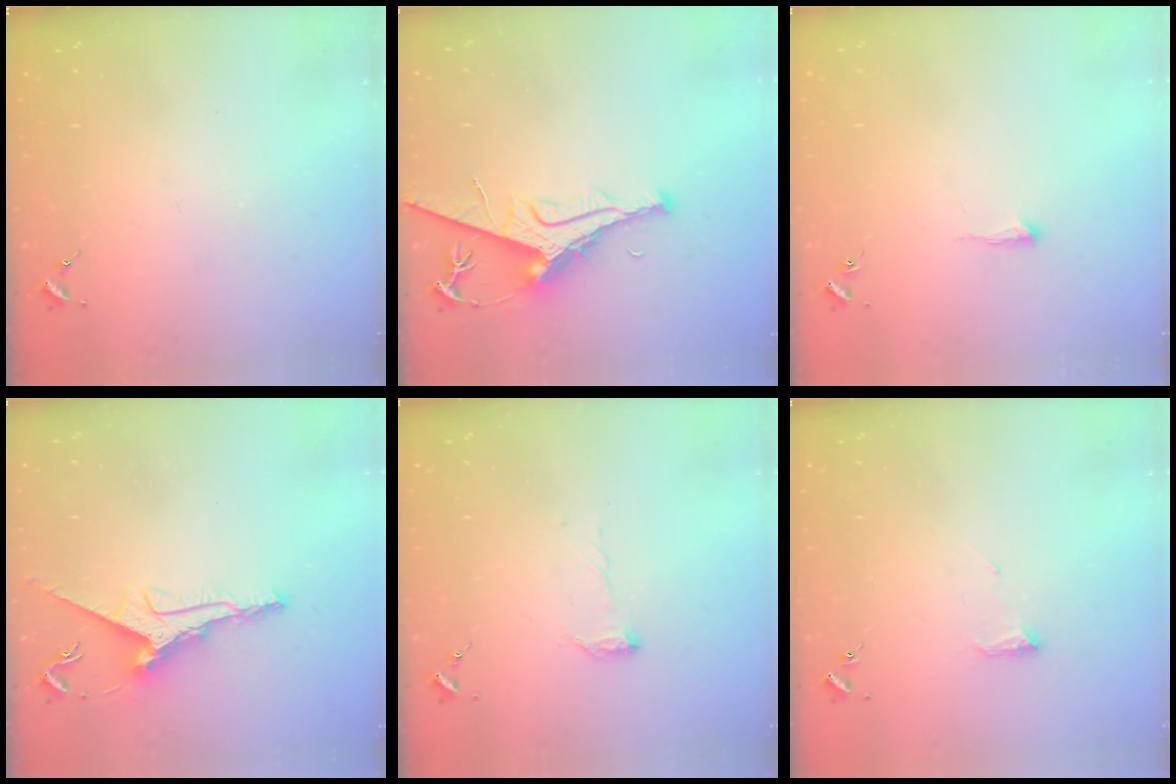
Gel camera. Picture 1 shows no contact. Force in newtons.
{"total": 9.8, "press": 9.7, "slide": 1.3}
{"total": 3.9, "press": 3.9, "slide": 0.5}
{"total": 9.9, "press": 9.9, "slide": 0.4}
{"total": 5.8, "press": 5.7, "slide": 0.7}
{"total": 5.2, "press": 5.1, "slide": 0.9}